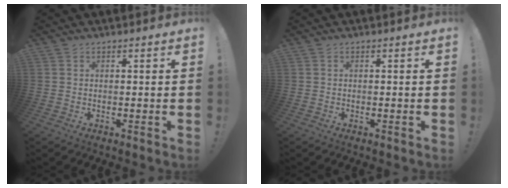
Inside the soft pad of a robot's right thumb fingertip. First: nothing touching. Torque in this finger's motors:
{"motor_torque": [-0.03, 0.14, -0.11, 0.00, 0.00]}